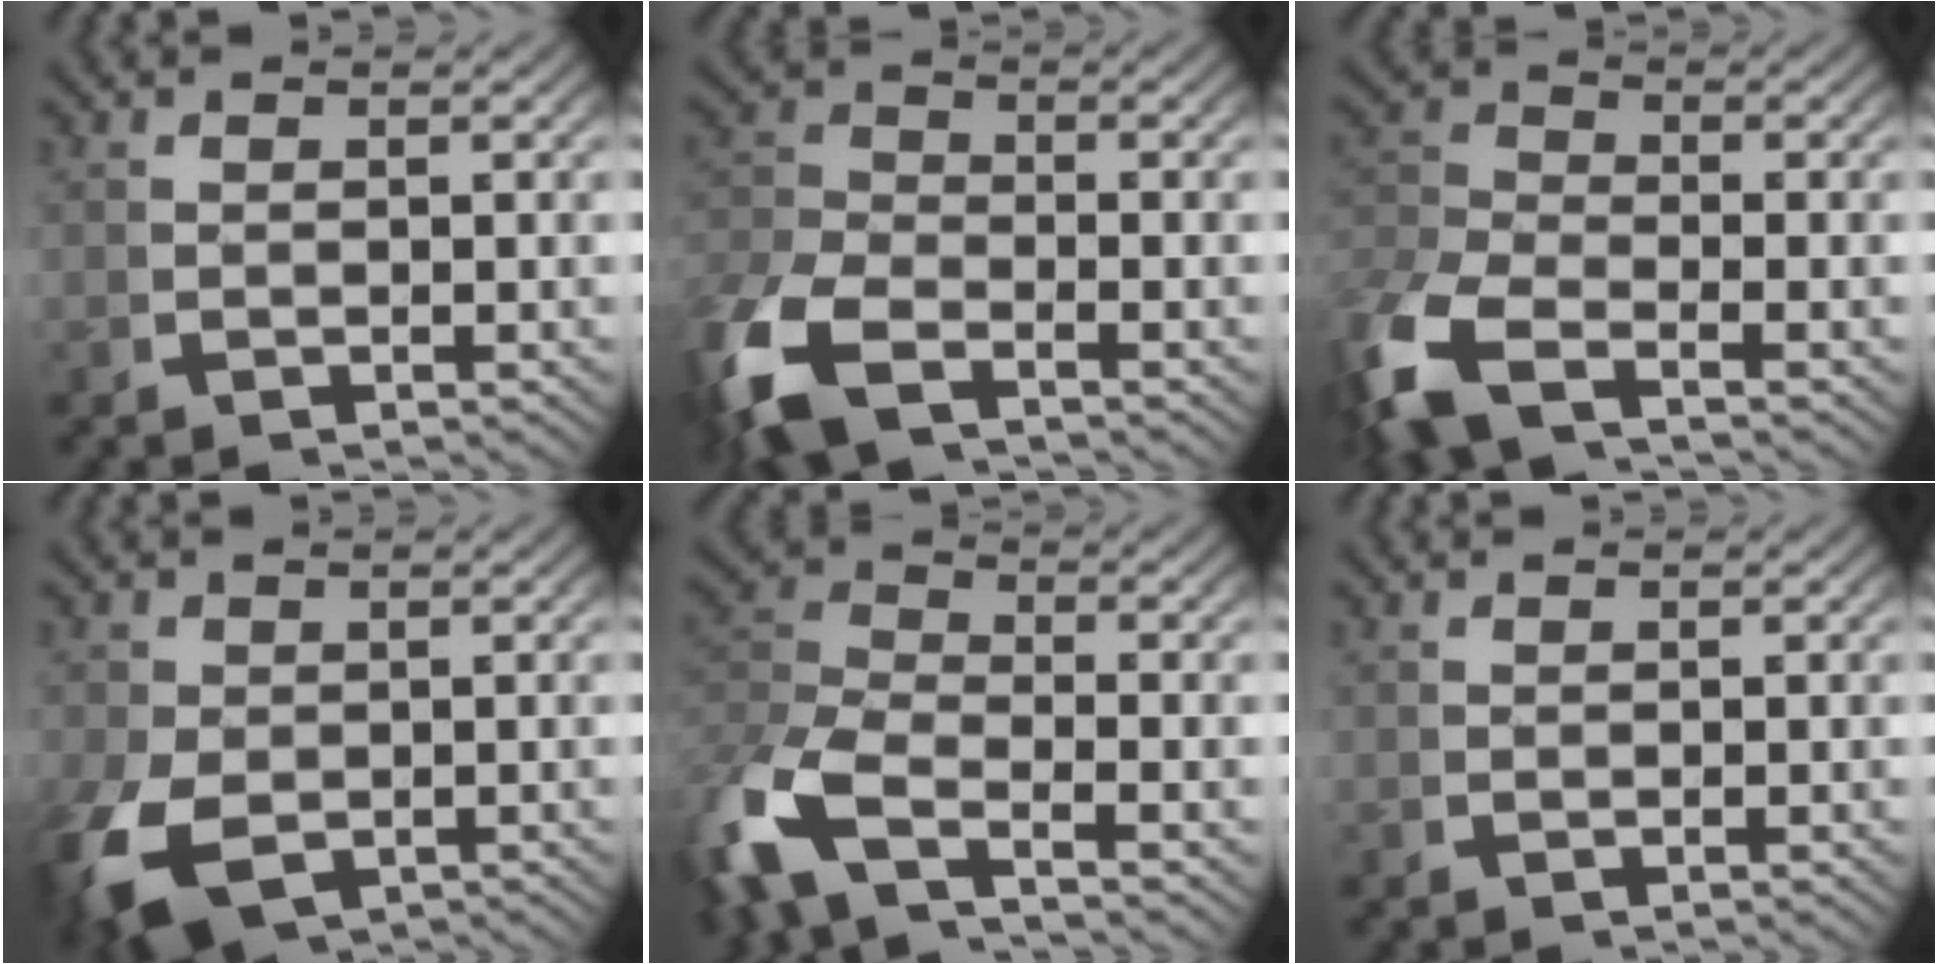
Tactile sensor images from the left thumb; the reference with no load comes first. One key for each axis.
{"total": 6.1, "fx": -3.0, "fy": 3.7, "fz": 3.8, "tx": -0.095, "ty": -0.012, "tz": -0.053}
{"total": 6.5, "fx": -2.7, "fy": 4.0, "fz": 4.4, "tx": -0.109, "ty": -0.012, "tz": -0.050}
{"total": 6.8, "fx": -2.5, "fy": 4.5, "fz": 4.4, "tx": -0.110, "ty": -0.042, "tz": -0.016}
{"total": 8.2, "fx": -2.7, "fy": 5.4, "fz": 5.6, "tx": -0.146, "ty": -0.014, "tz": -0.048}
{"total": 0.0}